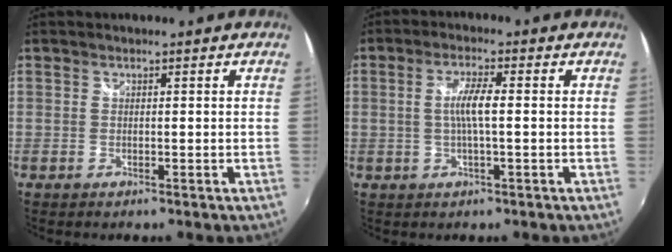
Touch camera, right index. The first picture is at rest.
{"total": 4.7, "force": [-0.1, 0.5, 4.7], "torque": [-0.089, 0.001, 0.000]}